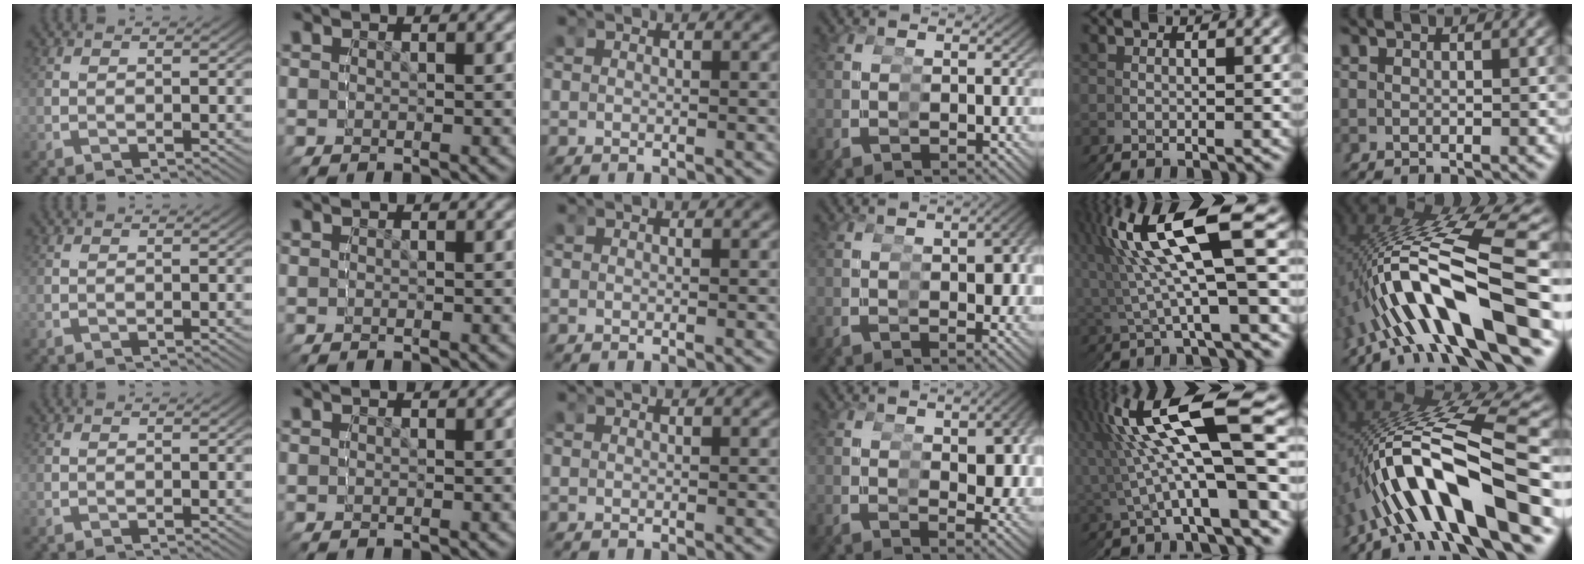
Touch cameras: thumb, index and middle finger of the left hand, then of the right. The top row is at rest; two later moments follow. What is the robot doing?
{"motion": "grasp_and_lifting", "object": "cup"}